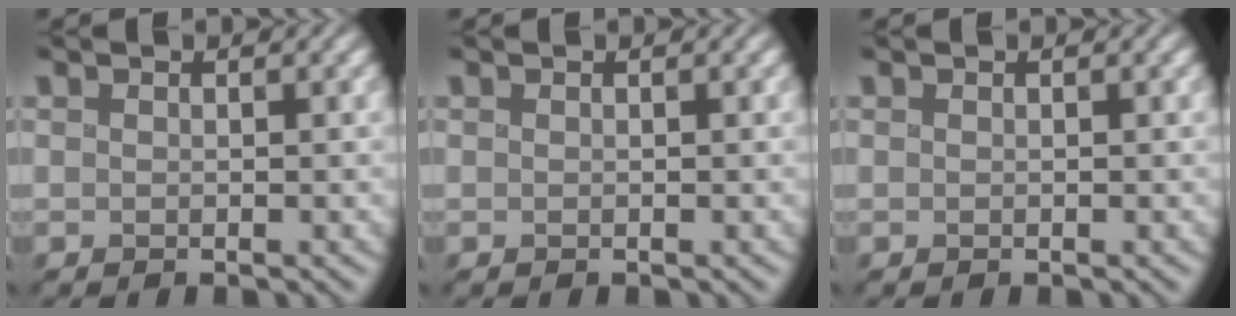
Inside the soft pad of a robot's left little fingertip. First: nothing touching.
{"total": 0.0}
{"total": 0.0}